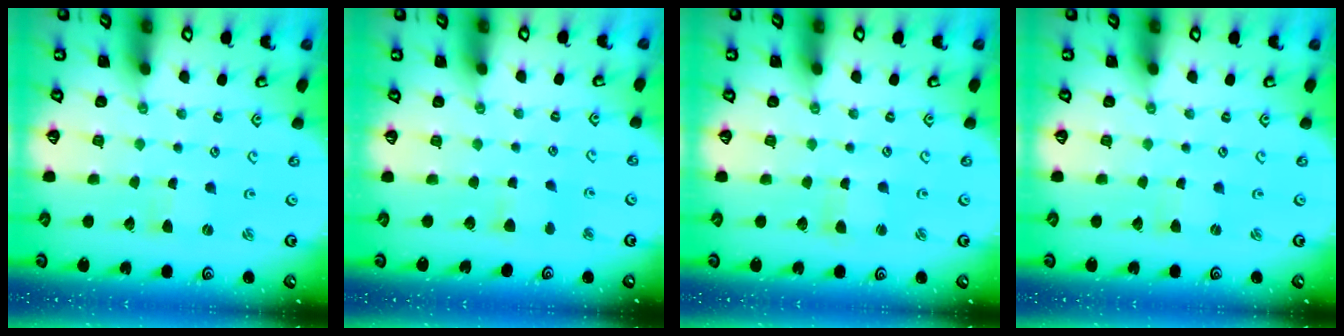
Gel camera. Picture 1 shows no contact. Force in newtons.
{"total": 4.9, "press": 4.8, "slide": 1.1}
{"total": 1.4, "press": 1.4, "slide": 0.2}
{"total": 0.0}